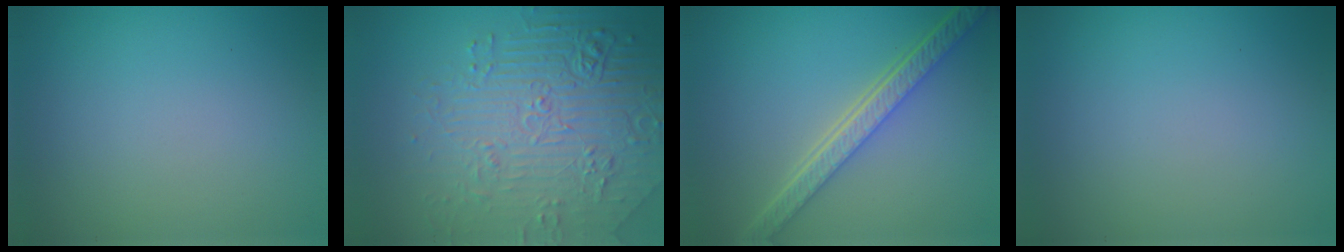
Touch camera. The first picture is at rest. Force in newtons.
{"total": 6.6, "press": 5.4, "slide": 3.8}
{"total": 5.2, "press": 4.1, "slide": 3.3}
{"total": 0.0}